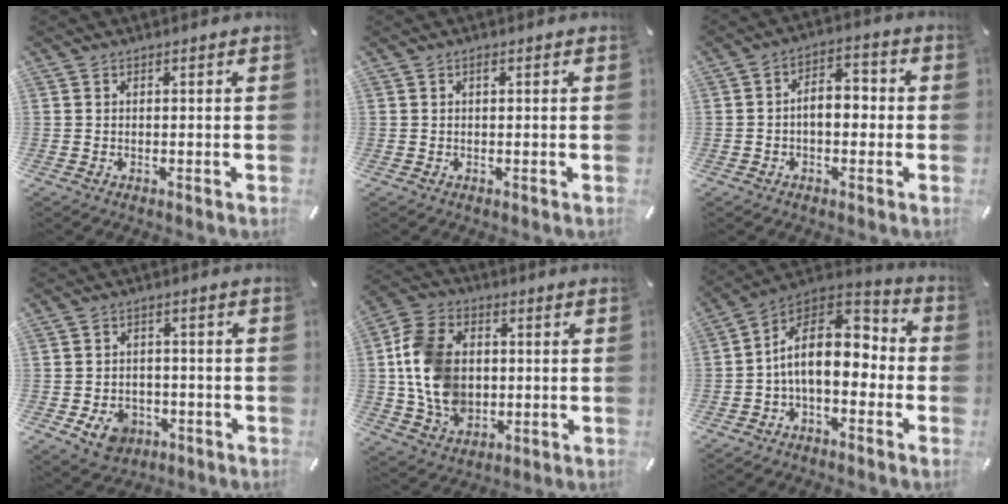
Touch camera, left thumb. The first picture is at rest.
{"total": 0.7, "force": [0.2, 0.3, 0.6], "torque": [-0.012, 0.001, 0.004]}
{"total": 6.4, "force": [-1.2, 4.0, 4.8], "torque": [-0.076, 0.018, -0.025]}
{"total": 7.1, "force": [-3.1, 5.6, 3.1], "torque": [-0.055, 0.011, -0.059]}
{"total": 14.5, "force": [0.1, 11.6, 8.8], "torque": [-0.188, 0.014, 0.003]}
{"total": 15.5, "force": [-0.3, 10.1, 11.7], "torque": [-0.202, 0.001, -0.007]}